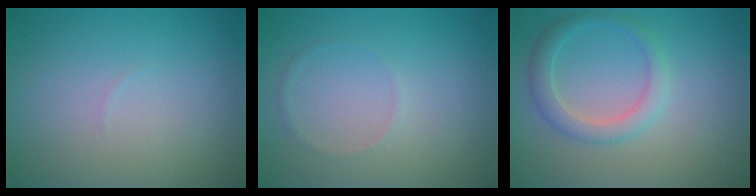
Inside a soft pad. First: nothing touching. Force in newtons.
{"total": 0.5, "press": 0.5, "slide": 0.1}
{"total": 2.7, "press": 2.7, "slide": 0.2}